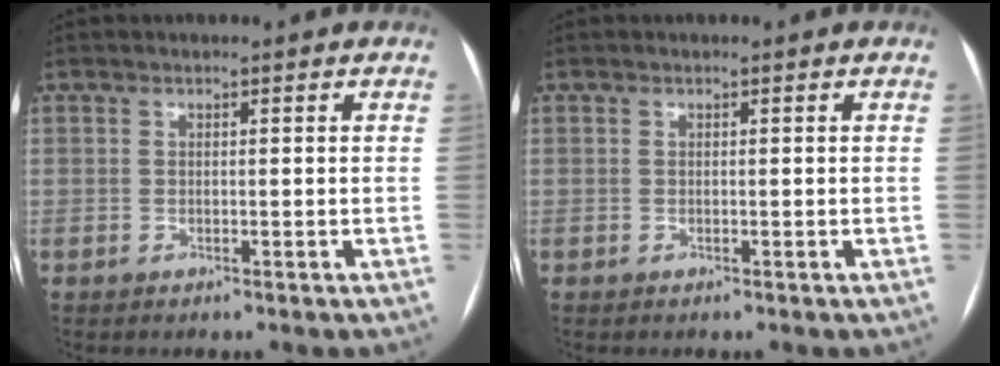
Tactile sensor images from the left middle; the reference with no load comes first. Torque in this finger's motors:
{"motor_torque": [0.00, -0.01, 0.00, 0.00]}